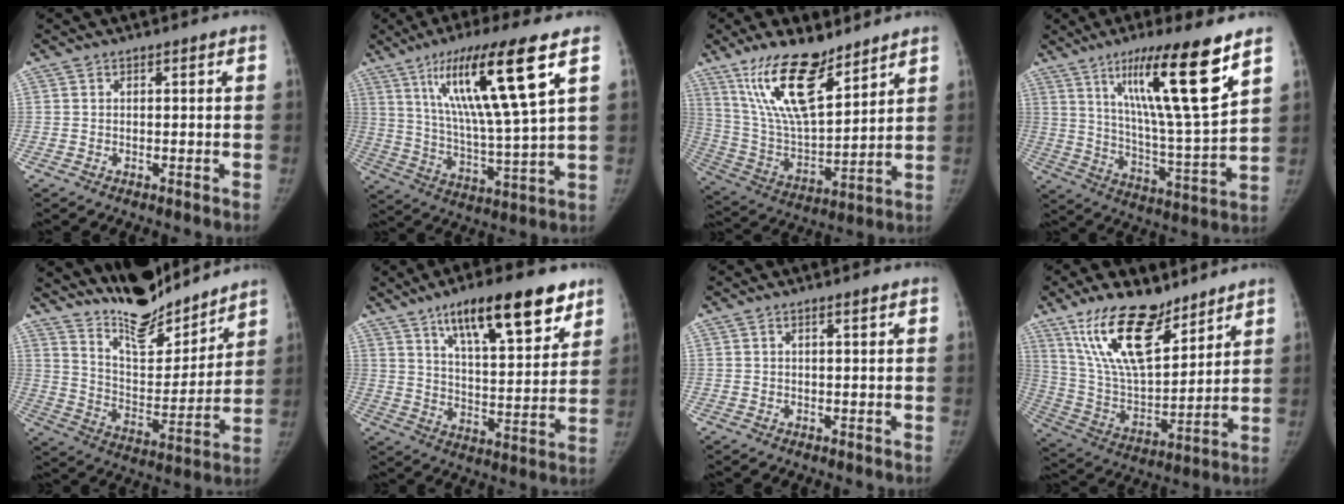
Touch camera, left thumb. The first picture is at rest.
{"total": 19.5, "force": [9.1, 1.8, 17.1], "torque": [-0.302, -0.041, 0.160]}
{"total": 18.4, "force": [12.2, 6.5, 12.1], "torque": [-0.195, -0.067, 0.238]}
{"total": 20.1, "force": [11.2, 1.7, 16.6], "torque": [-0.255, -0.059, 0.191]}
{"total": 17.6, "force": [15.9, 4.3, 6.2], "torque": [-0.060, -0.111, 0.273]}
{"total": 19.7, "force": [12.1, 6.2, 14.3], "torque": [-0.184, -0.047, 0.195]}
{"total": 1.6, "force": [1.0, 0.2, 1.3], "torque": [-0.023, -0.001, 0.016]}
{"total": 19.7, "force": [13.0, 8.1, 12.5], "torque": [-0.194, -0.071, 0.248]}